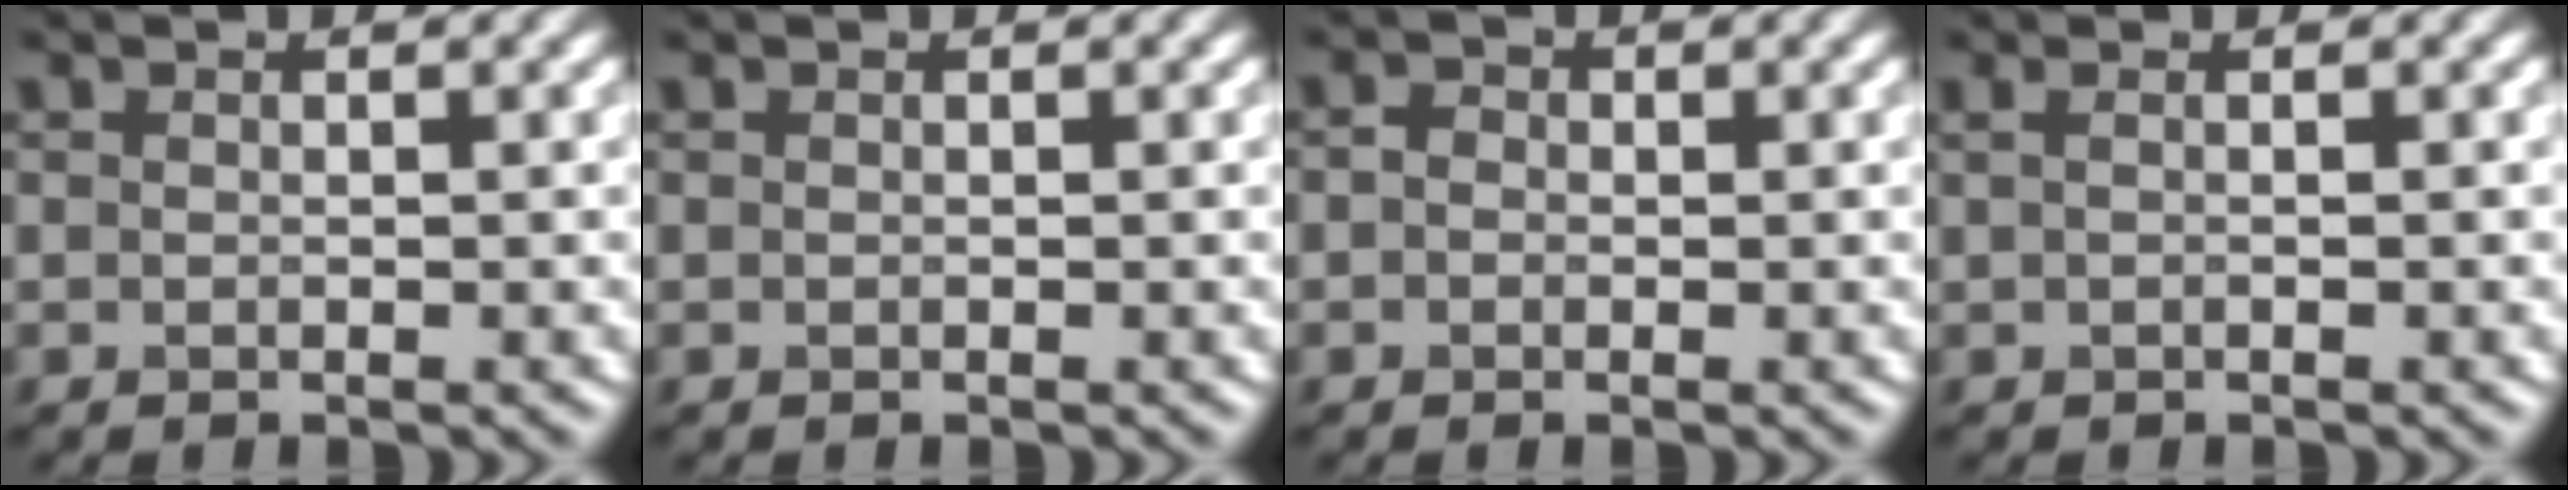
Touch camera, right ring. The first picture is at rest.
{"total": 0.0}
{"total": 1.1, "force": [0.0, 1.0, 0.5], "torque": [-0.009, -0.001, -0.007]}
{"total": 1.2, "force": [0.4, 0.5, 1.0], "torque": [-0.016, -0.004, -0.004]}